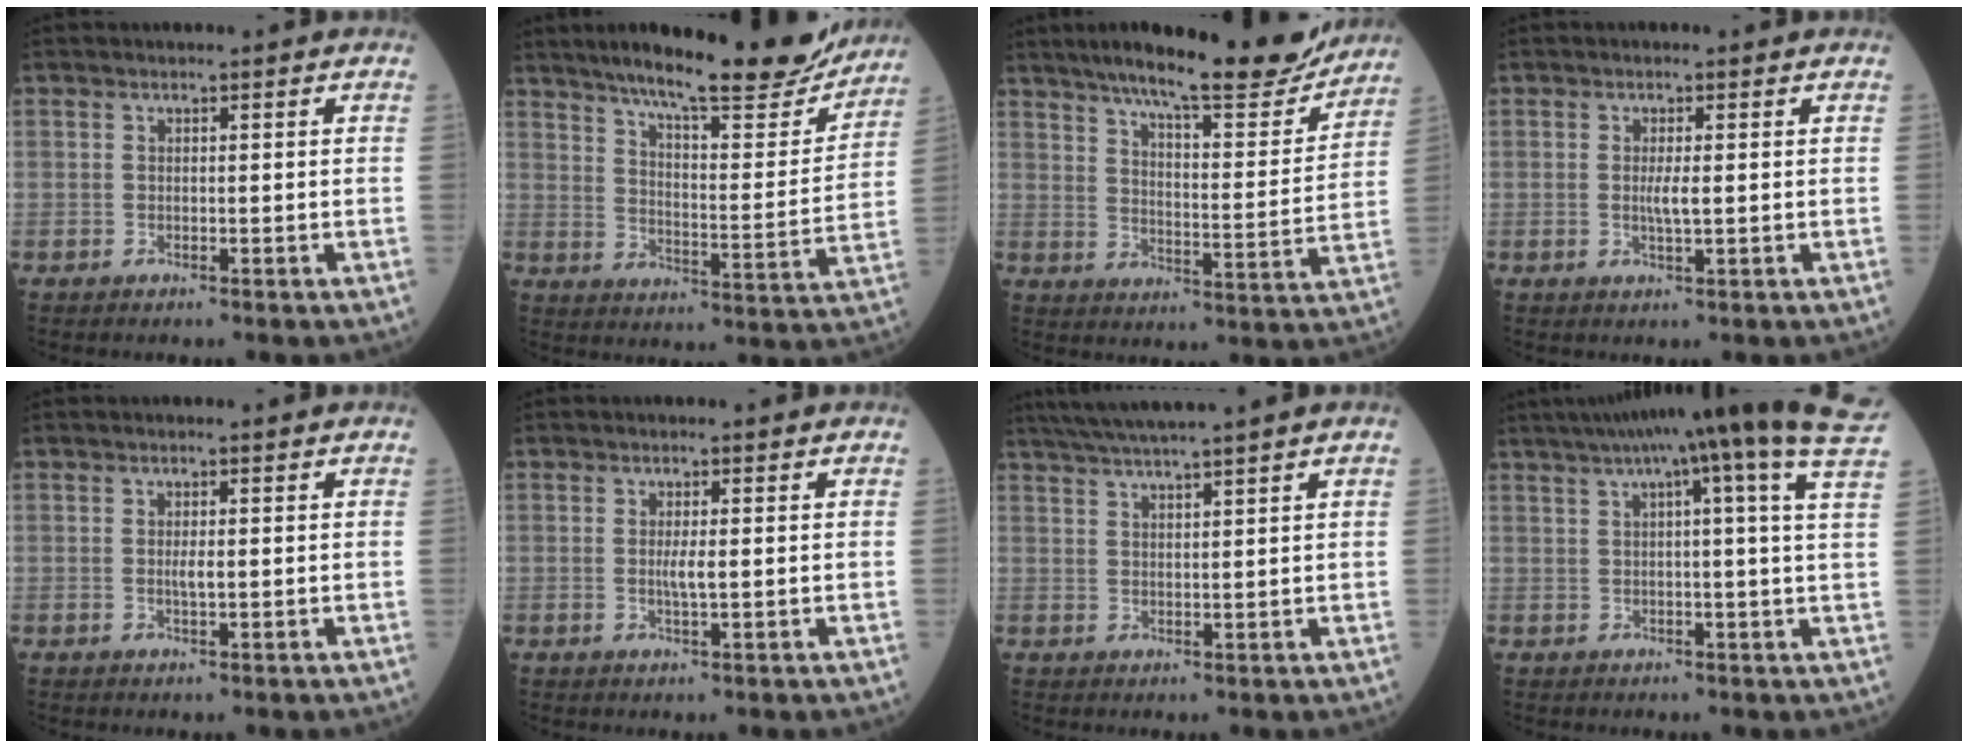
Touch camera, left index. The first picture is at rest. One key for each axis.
{"total": 19.9, "fx": 17.3, "fy": 2.4, "fz": 9.6, "tx": -0.141, "ty": -0.029, "tz": 0.238}
{"total": 18.3, "fx": 15.9, "fy": 2.1, "fz": 8.7, "tx": -0.130, "ty": -0.024, "tz": 0.219}
{"total": 2.1, "fx": -0.2, "fy": 0.1, "fz": 2.0, "tx": -0.045, "ty": -0.007, "tz": -0.002}
{"total": 1.3, "fx": -0.2, "fy": 0.1, "fz": 1.2, "tx": -0.027, "ty": -0.005, "tz": -0.002}
{"total": 1.9, "fx": -0.2, "fy": 0.1, "fz": 1.9, "tx": -0.043, "ty": -0.007, "tz": -0.002}
{"total": 7.8, "fx": 6.5, "fy": -1.5, "fz": 4.0, "tx": -0.069, "ty": 0.018, "tz": 0.102}
{"total": 18.2, "fx": 12.8, "fy": -1.2, "fz": 12.9, "tx": -0.203, "ty": 0.019, "tz": 0.152}